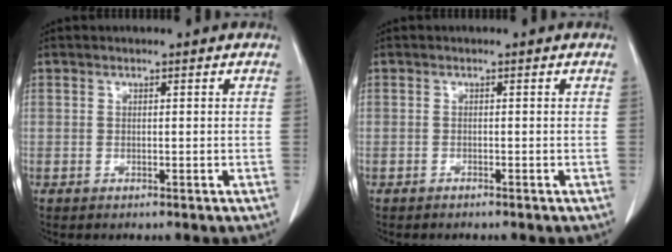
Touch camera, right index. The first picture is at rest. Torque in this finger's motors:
{"motor_torque": [-0.01, 0.00, 0.04, 0.01]}